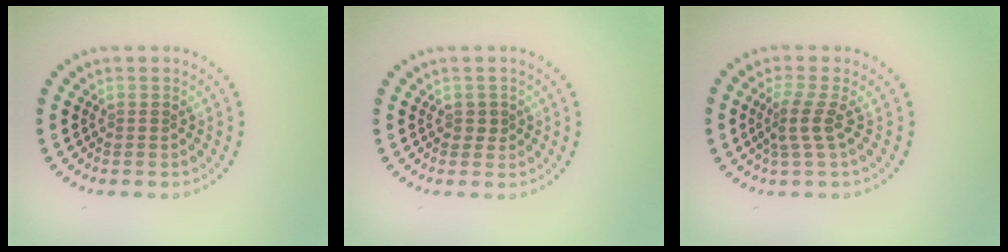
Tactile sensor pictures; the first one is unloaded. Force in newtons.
{"total": 1.0, "press": 0.9, "slide": 0.3}
{"total": 2.3, "press": 1.6, "slide": 1.6}